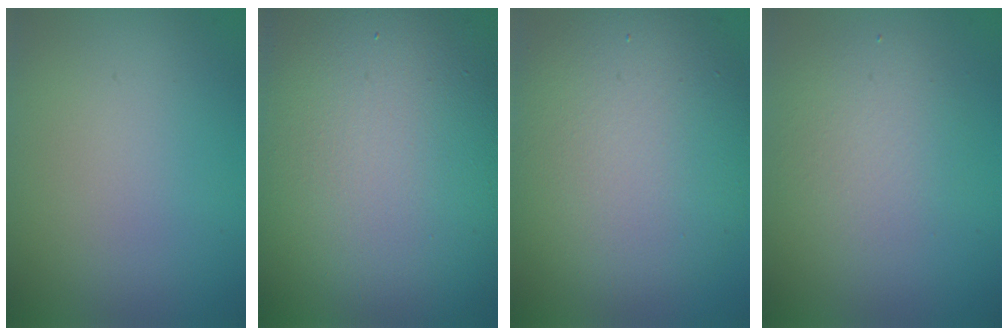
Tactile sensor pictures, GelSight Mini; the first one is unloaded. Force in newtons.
{"total": 24.8, "press": 24.8, "slide": 1.1}
{"total": 9.9, "press": 9.9, "slide": 1.0}
{"total": 3.2, "press": 3.2, "slide": 0.1}